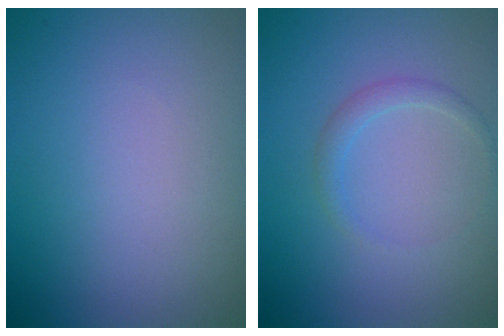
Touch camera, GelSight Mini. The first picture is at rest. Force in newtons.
{"total": 1.2, "press": 1.2, "slide": 0.1}